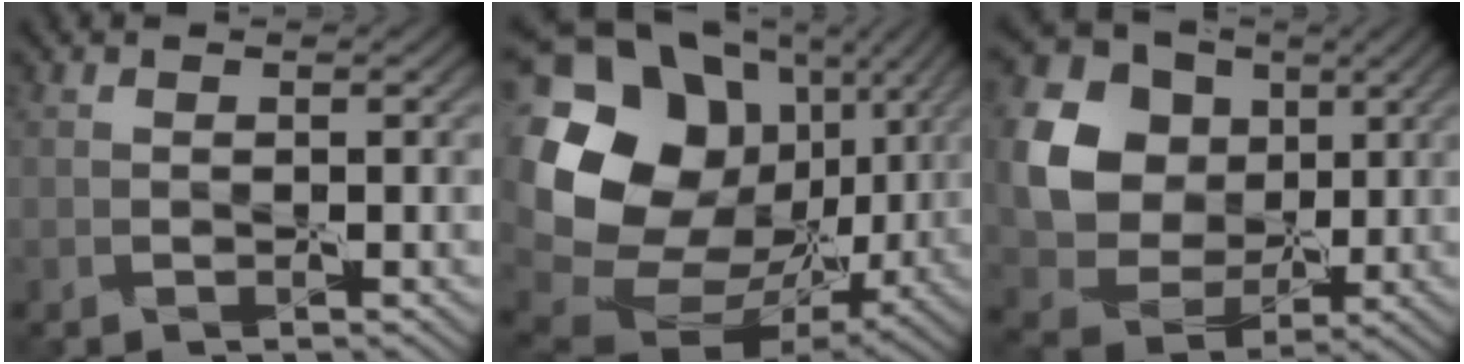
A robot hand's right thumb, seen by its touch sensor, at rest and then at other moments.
{"total": 18.8, "force": [5.3, 14.7, 10.4], "torque": [-0.244, 0.000, 0.118]}
{"total": 11.5, "force": [2.9, 9.8, 5.3], "torque": [-0.159, 0.018, 0.068]}